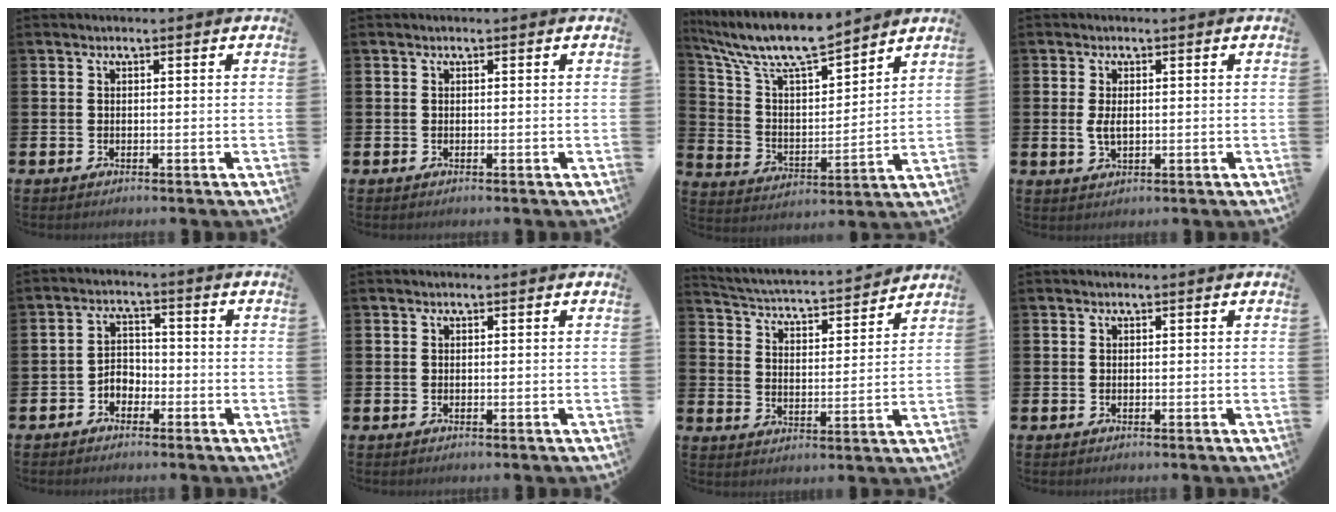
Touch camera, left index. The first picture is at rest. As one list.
[{"total": 0.0}, {"total": 10.6, "force": [9.4, 2.3, 4.2], "torque": [-0.122, -0.054, 0.166]}, {"total": 2.2, "force": [0.2, 1.1, 1.8], "torque": [-0.024, 0.000, -0.002]}, {"total": 2.7, "force": [-1.9, 1.8, 0.7], "torque": [-0.020, 0.008, -0.043]}, {"total": 0.0}, {"total": 3.9, "force": [3.8, 0.6, 0.7], "torque": [-0.037, -0.044, 0.058]}, {"total": 0.0}]